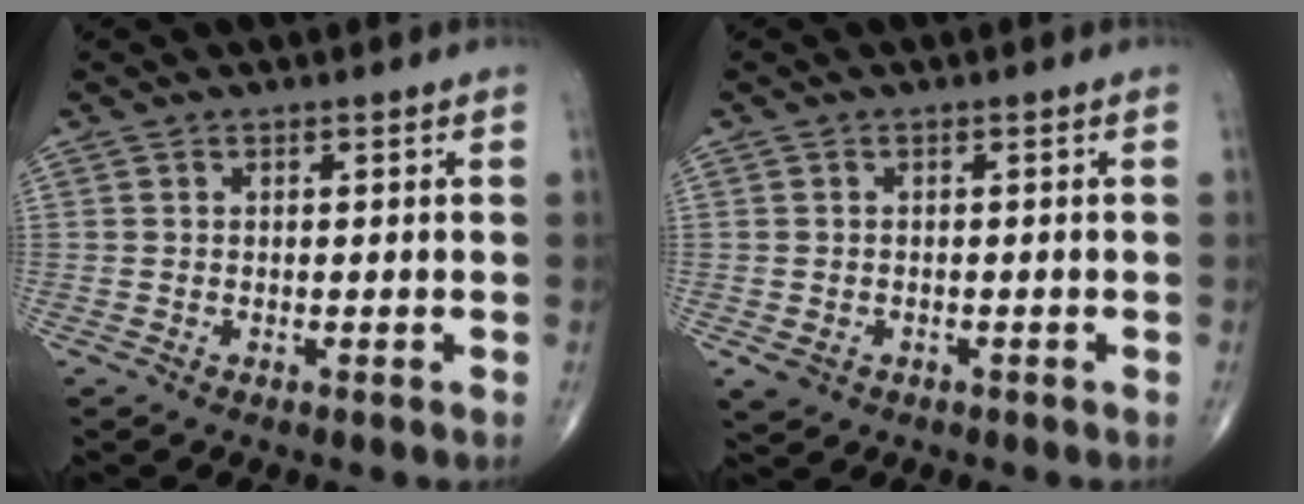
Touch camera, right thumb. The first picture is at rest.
{"total": 2.3, "force": [-0.9, 1.9, 1.0], "torque": [-0.015, 0.002, -0.005]}